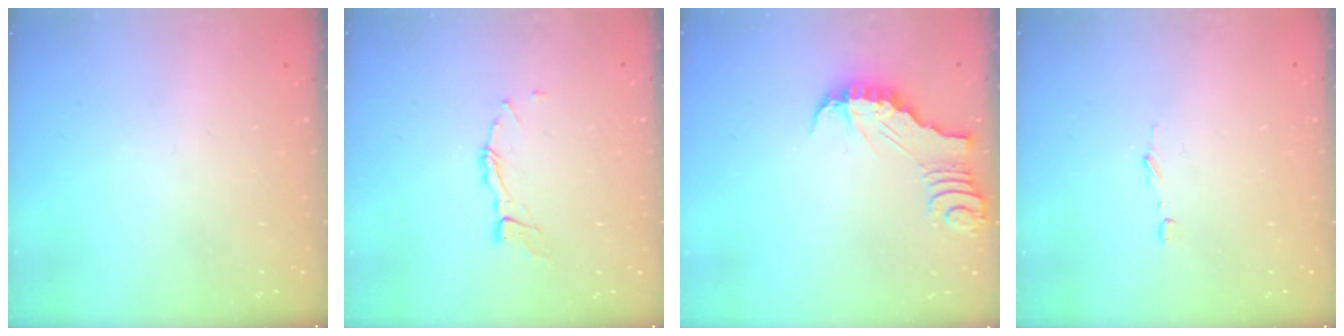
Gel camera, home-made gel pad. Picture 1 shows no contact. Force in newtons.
{"total": 5.1, "press": 5.1, "slide": 0.2}
{"total": 3.2, "press": 3.2, "slide": 0.2}
{"total": 2.8, "press": 2.8, "slide": 0.2}